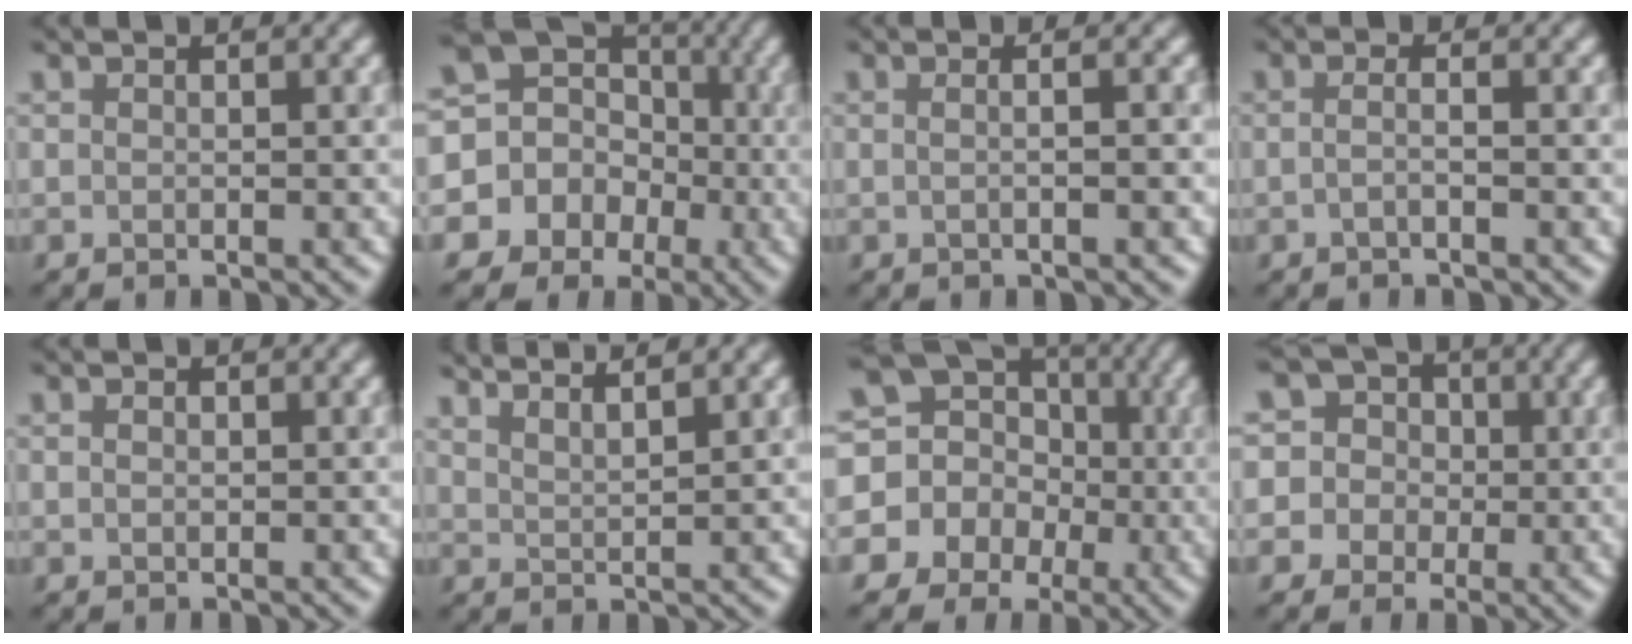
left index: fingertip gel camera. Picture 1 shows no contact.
{"total": 15.2, "force": [-1.8, 14.3, 4.8], "torque": [-0.138, 0.012, -0.059]}
{"total": 4.2, "force": [0.8, 2.2, 3.5], "torque": [-0.003, 0.016, -0.025]}
{"total": 1.4, "force": [-0.3, 0.5, 1.3], "torque": [-0.021, -0.004, -0.013]}
{"total": 0.7, "force": [0.2, 0.5, 0.4], "torque": [-0.009, 0.001, 0.003]}
{"total": 5.4, "force": [4.6, 1.3, 2.5], "torque": [-0.009, 0.028, 0.039]}
{"total": 16.4, "force": [-0.7, 15.2, 6.1], "torque": [-0.164, 0.007, -0.041]}
{"total": 8.1, "force": [2.2, 7.4, 2.5], "torque": [-0.066, 0.036, 0.009]}